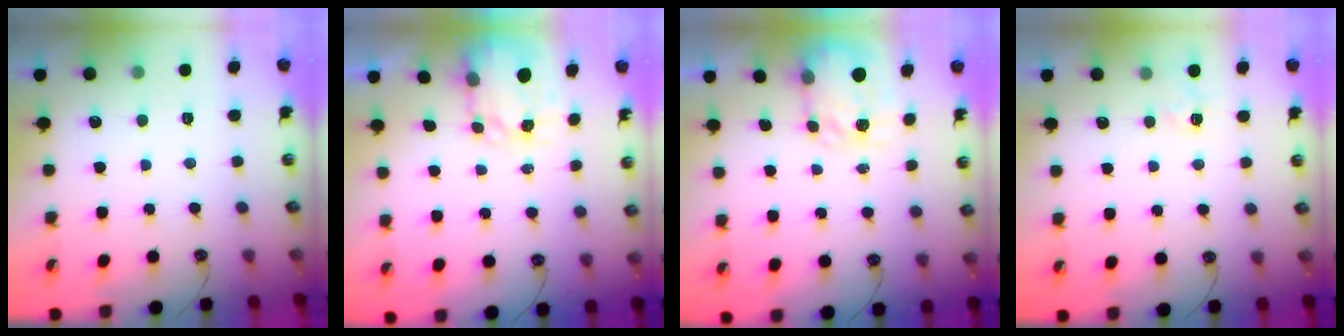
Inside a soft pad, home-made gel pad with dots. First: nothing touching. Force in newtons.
{"total": 3.4, "press": 3.4, "slide": 0.4}
{"total": 4.0, "press": 4.0, "slide": 0.5}
{"total": 3.8, "press": 3.7, "slide": 0.5}